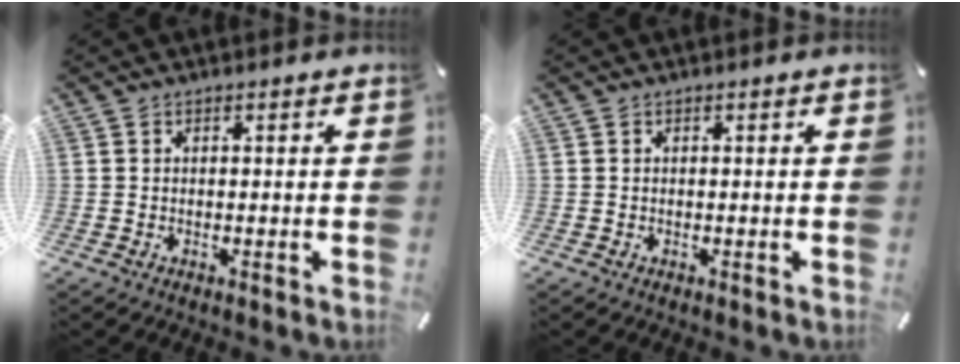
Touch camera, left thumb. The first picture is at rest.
{"total": 0.0}